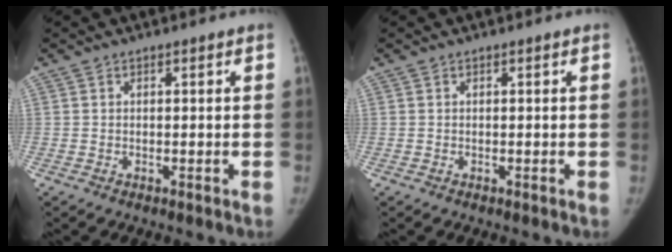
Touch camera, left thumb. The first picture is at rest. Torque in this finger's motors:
{"motor_torque": [-0.02, -0.01, 0.12, -0.07, 0.00]}